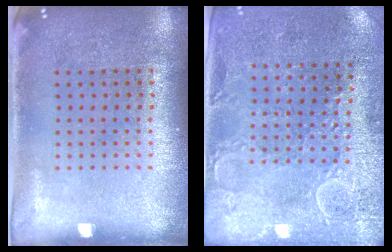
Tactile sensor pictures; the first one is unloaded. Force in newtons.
{"total": 2.8, "press": 2.7, "slide": 0.8}